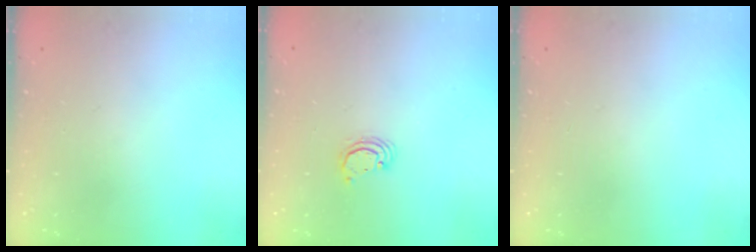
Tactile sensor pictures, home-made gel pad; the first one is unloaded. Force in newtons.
{"total": 2.7, "press": 2.7, "slide": 0.1}
{"total": 0.0}